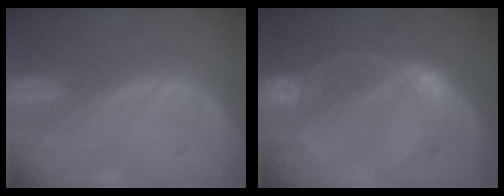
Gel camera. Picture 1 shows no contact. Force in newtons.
{"total": 7.3, "press": 6.5, "slide": 3.4}